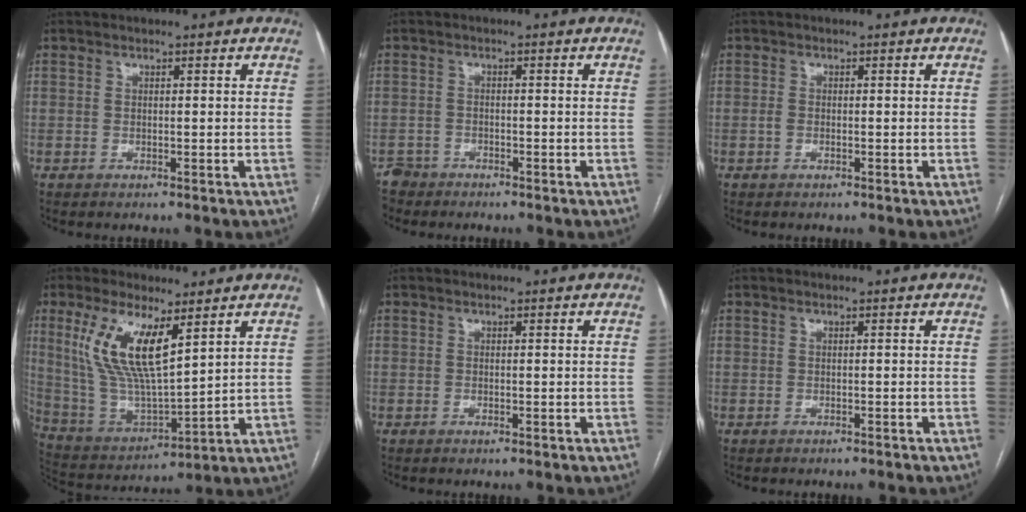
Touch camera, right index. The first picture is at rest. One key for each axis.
{"total": 2.4, "fx": -2.1, "fy": 1.1, "fz": -0.5, "tx": 0.003, "ty": 0.001, "tz": -0.038}
{"total": 0.7, "fx": -0.1, "fy": 0.6, "fz": 0.4, "tx": -0.011, "ty": 0.002, "tz": -0.002}
{"total": 13.4, "fx": 6.1, "fy": 3.6, "fz": 11.4, "tx": -0.246, "ty": -0.002, "tz": 0.126}
{"total": 0.0}
{"total": 1.1, "fx": -1.0, "fy": 0.1, "fz": 0.3, "tx": -0.010, "ty": -0.001, "tz": -0.015}